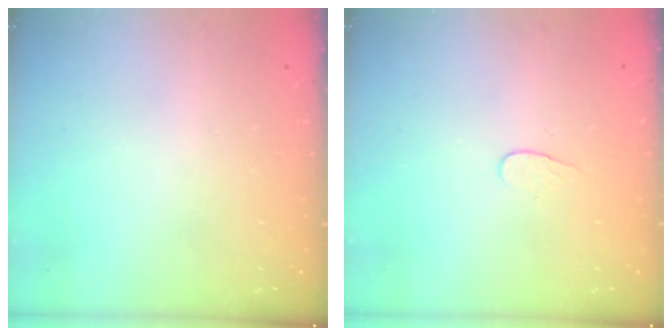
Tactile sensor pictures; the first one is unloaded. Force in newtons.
{"total": 3.9, "press": 3.9, "slide": 0.4}